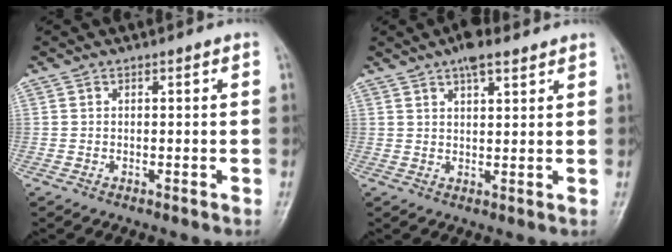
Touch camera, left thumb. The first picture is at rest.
{"total": 5.2, "force": [3.6, 2.0, 3.2], "torque": [-0.042, -0.008, 0.056]}